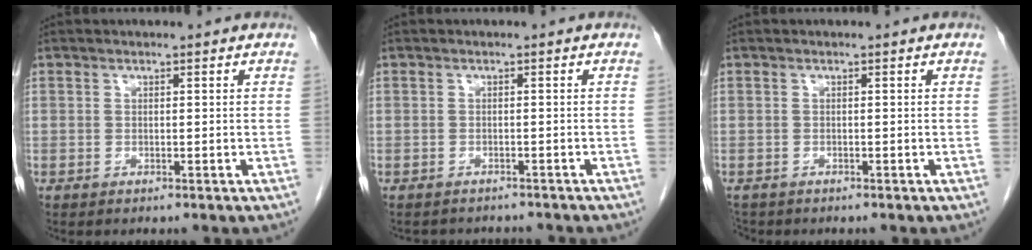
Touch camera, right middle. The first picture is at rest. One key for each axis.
{"total": 5.2, "fx": -4.8, "fy": 1.7, "fz": 0.9, "tx": -0.007, "ty": 0.002, "tz": -0.056}
{"total": 2.0, "fx": -1.7, "fy": 1.0, "fz": 0.2, "tx": -0.008, "ty": -0.003, "tz": -0.029}